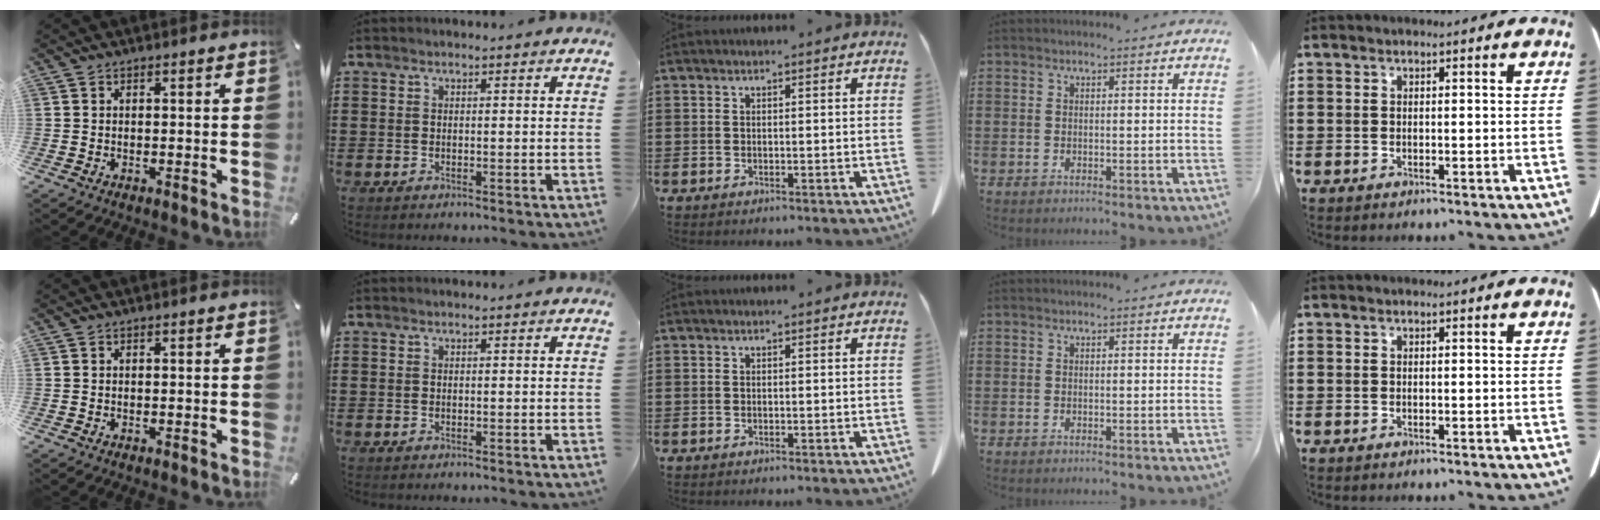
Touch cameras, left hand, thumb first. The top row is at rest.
{}